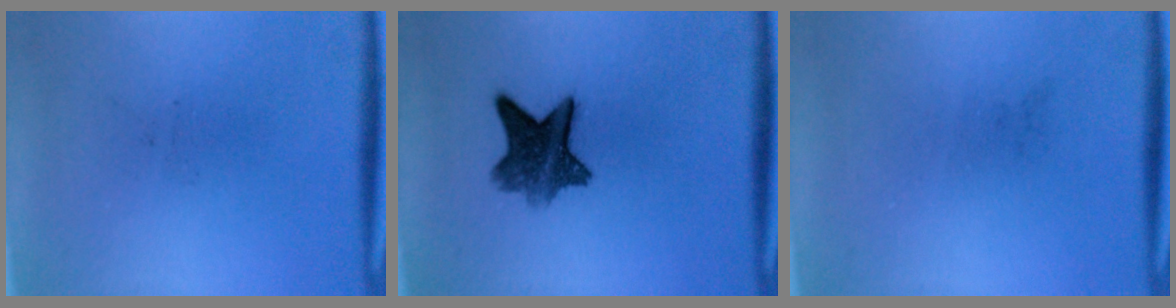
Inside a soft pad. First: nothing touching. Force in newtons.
{"total": 8.0}
{"total": 0.0}